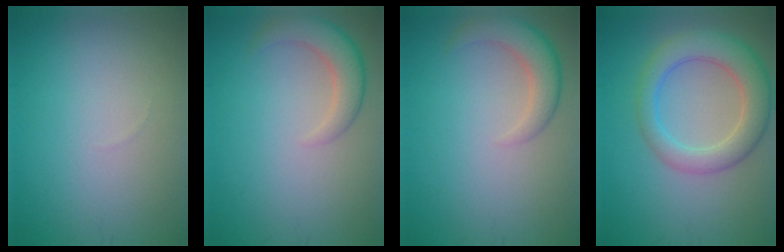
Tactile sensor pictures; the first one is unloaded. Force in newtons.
{"total": 3.7, "press": 3.7, "slide": 0.4}
{"total": 3.7, "press": 3.7, "slide": 0.4}
{"total": 5.7, "press": 5.7, "slide": 0.4}